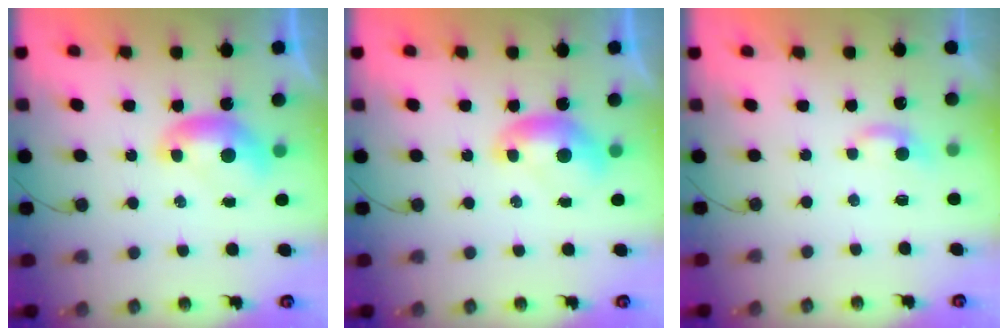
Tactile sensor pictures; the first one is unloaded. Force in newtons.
{"total": 0.0}
{"total": 1.7, "press": 1.7, "slide": 0.4}